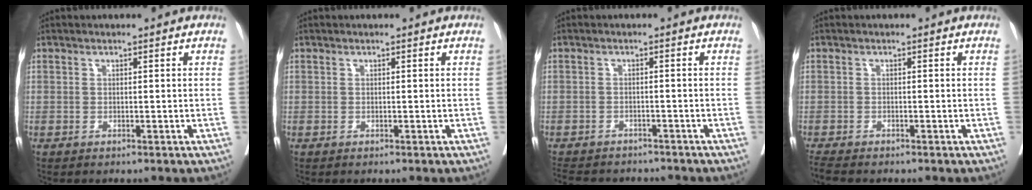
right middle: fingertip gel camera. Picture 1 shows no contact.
{"total": 0.0}
{"total": 10.2, "force": [-9.1, 3.6, 2.9], "torque": [-0.060, -0.003, -0.118]}
{"total": 3.0, "force": [-2.7, 0.5, 1.2], "torque": [-0.022, -0.009, -0.046]}